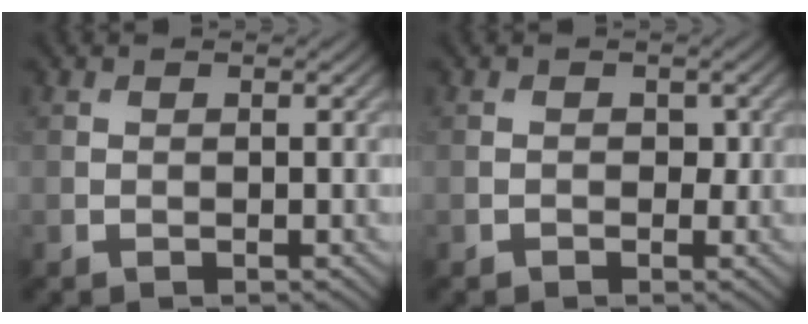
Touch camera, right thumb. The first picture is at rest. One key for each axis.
{"total": 0.9, "fx": -0.2, "fy": 0.7, "fz": 0.5, "tx": -0.002, "ty": -0.006, "tz": -0.006}